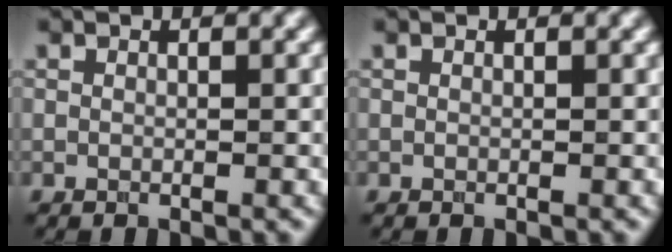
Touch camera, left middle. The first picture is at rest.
{"total": 0.0}